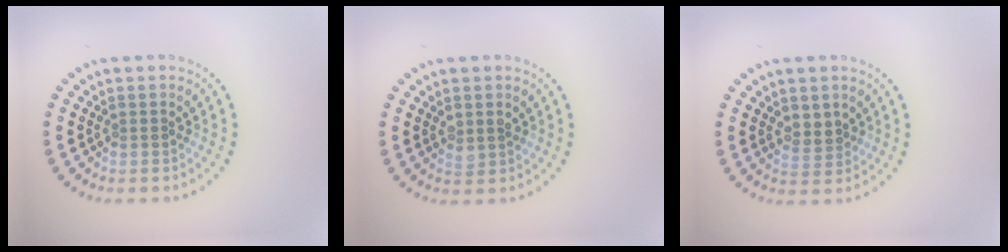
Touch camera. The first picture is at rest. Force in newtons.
{"total": 1.1, "press": 1.0, "slide": 0.5}
{"total": 1.9, "press": 1.7, "slide": 0.9}